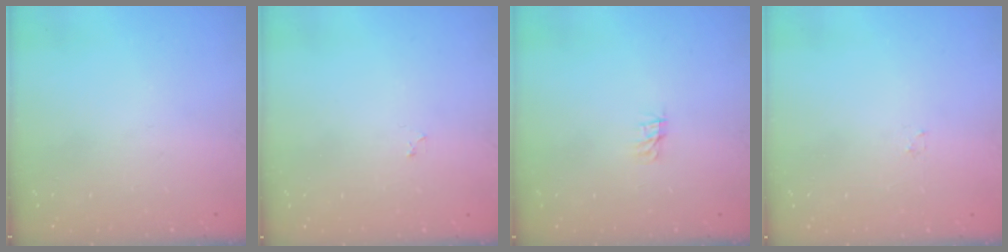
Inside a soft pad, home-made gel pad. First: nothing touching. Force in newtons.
{"total": 2.2, "press": 2.1, "slide": 0.3}
{"total": 0.0}
{"total": 0.8, "press": 0.8, "slide": 0.2}